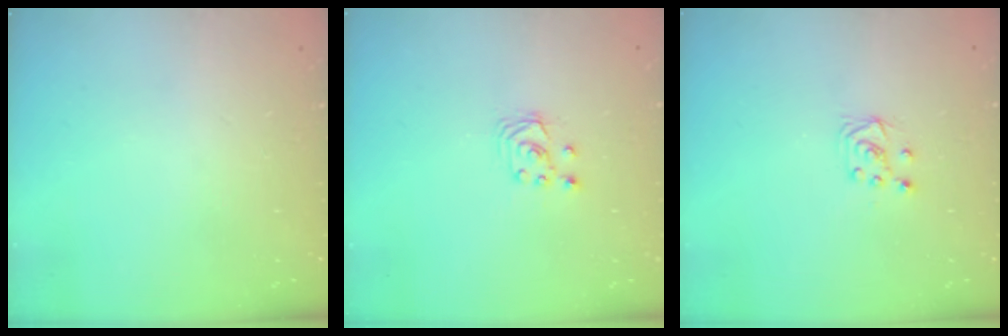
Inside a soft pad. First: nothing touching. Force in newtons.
{"total": 3.0, "press": 3.0, "slide": 0.3}
{"total": 5.2, "press": 5.2, "slide": 0.4}